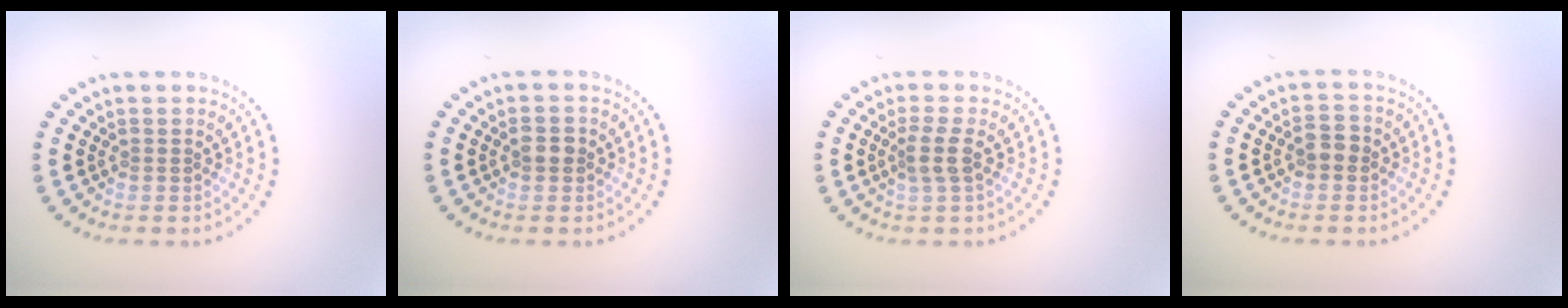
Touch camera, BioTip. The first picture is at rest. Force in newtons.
{"total": 1.7, "press": 1.7, "slide": 0.2}
{"total": 1.9, "press": 1.6, "slide": 1.0}
{"total": 1.8, "press": 1.8, "slide": 0.1}